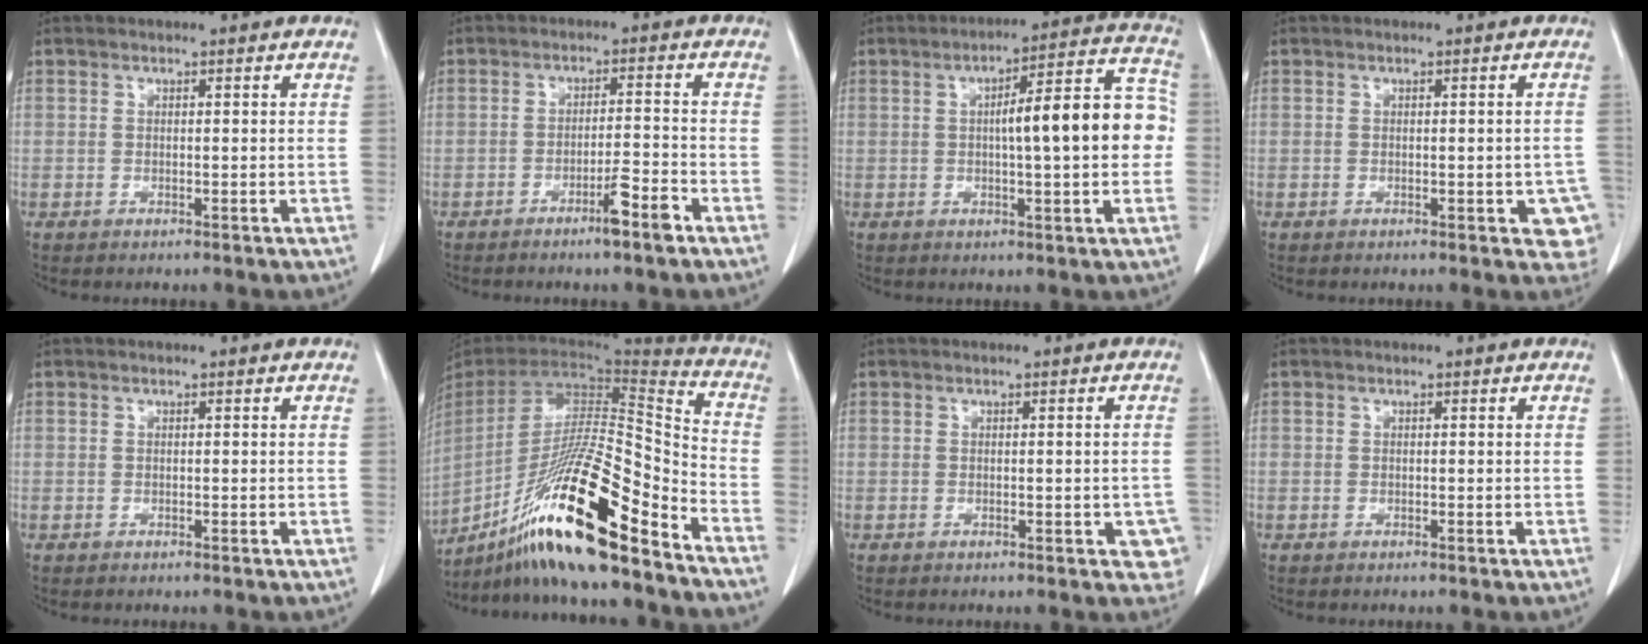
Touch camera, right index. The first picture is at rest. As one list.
[{"total": 4.7, "force": [-3.0, -0.1, 3.5], "torque": [-0.054, -0.002, -0.053]}, {"total": 13.3, "force": [0.2, 2.5, 13.1], "torque": [-0.173, 0.038, 0.003]}, {"total": 4.9, "force": [-1.5, 2.1, 4.2], "torque": [-0.025, 0.007, -0.015]}, {"total": 0.0}, {"total": 24.7, "force": [-16.7, 1.7, 18.1], "torque": [-0.325, -0.025, -0.297]}, {"total": 3.8, "force": [-1.1, 1.7, 3.2], "torque": [-0.015, 0.006, -0.010]}, {"total": 0.0}]